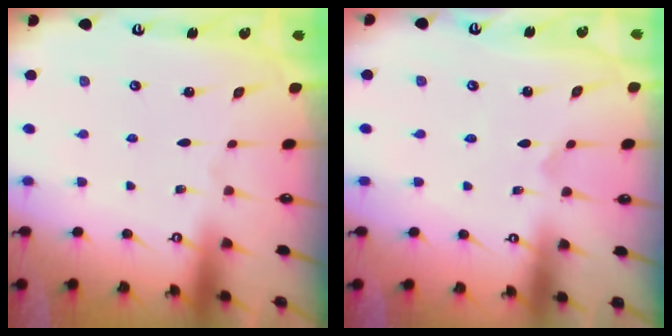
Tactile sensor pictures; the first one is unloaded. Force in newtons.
{"total": 0.7, "press": 0.7, "slide": 0.1}